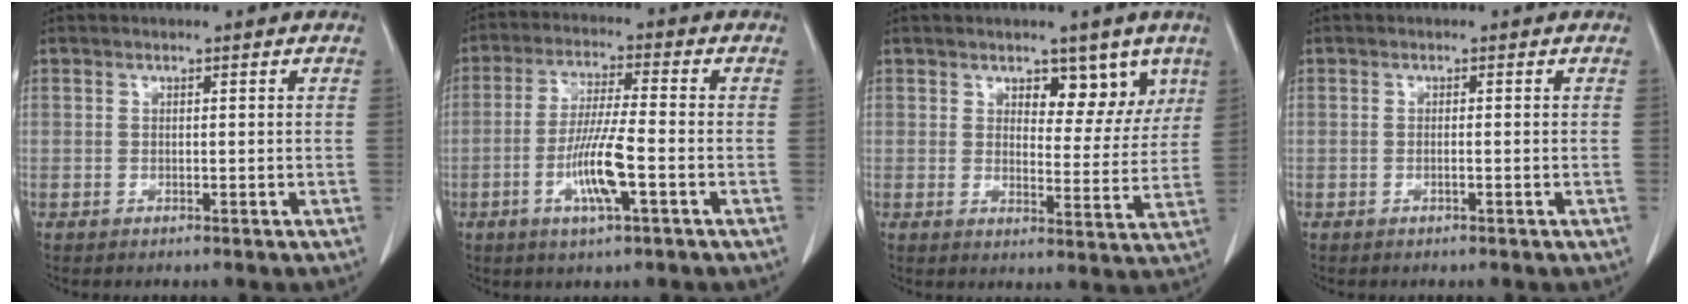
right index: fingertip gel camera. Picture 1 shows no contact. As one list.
[{"total": 9.3, "force": [-3.1, 1.0, 8.7], "torque": [-0.171, -0.007, -0.057]}, {"total": 8.3, "force": [4.9, 4.4, 5.0], "torque": [-0.057, 0.004, 0.076]}, {"total": 1.1, "force": [-0.2, 0.3, 1.0], "torque": [-0.027, 0.003, -0.001]}]